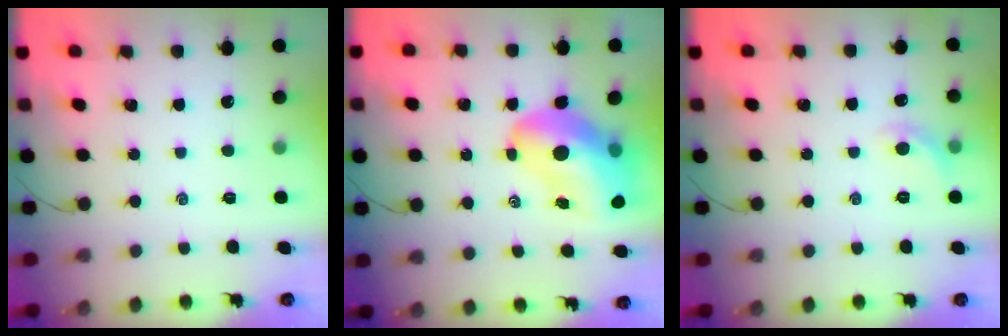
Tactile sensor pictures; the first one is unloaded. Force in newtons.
{"total": 16.9, "press": 16.3, "slide": 4.7}
{"total": 5.7, "press": 5.6, "slide": 1.1}